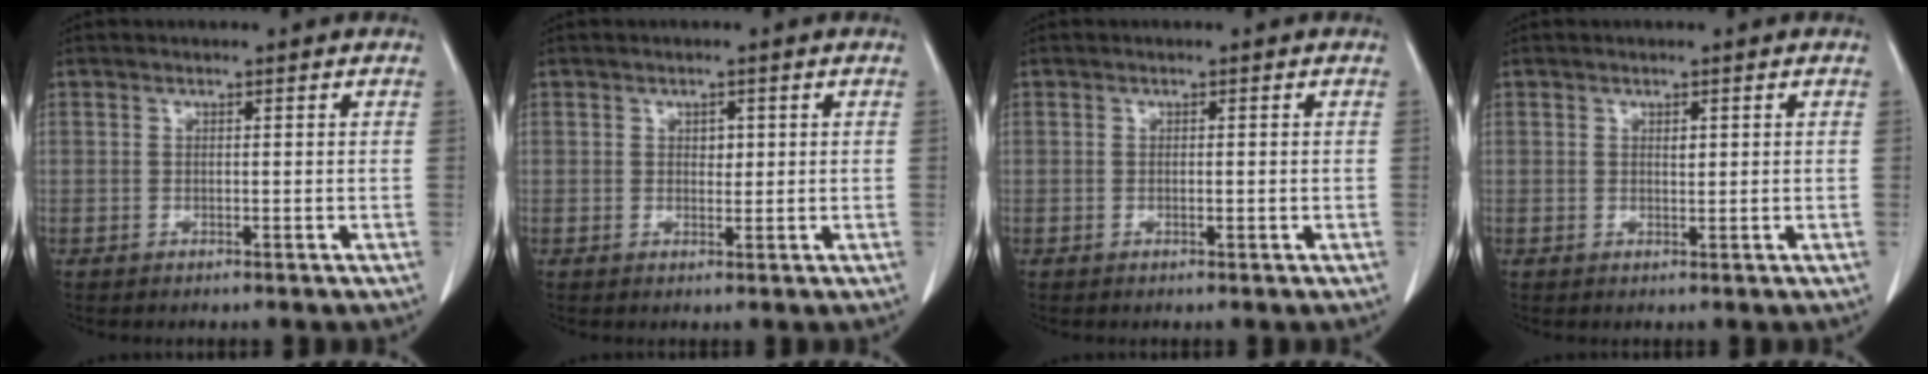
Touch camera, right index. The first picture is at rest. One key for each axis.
{"total": 1.4, "fx": 0.4, "fy": 0.9, "fz": 0.9, "tx": -0.009, "ty": -0.001, "tz": 0.005}
{"total": 0.6, "fx": -0.2, "fy": 0.0, "fz": 0.6, "tx": -0.009, "ty": -0.002, "tz": -0.002}
{"total": 0.8, "fx": 0.3, "fy": 0.4, "fz": 0.7, "tx": -0.011, "ty": -0.002, "tz": 0.005}